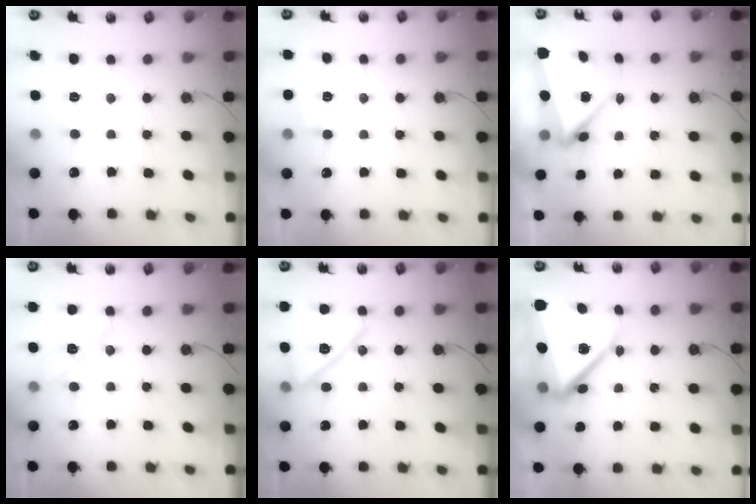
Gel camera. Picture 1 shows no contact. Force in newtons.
{"total": 2.1, "press": 2.1, "slide": 0.4}
{"total": 5.3, "press": 5.3, "slide": 0.9}
{"total": 11.1, "press": 11.0, "slide": 1.7}
{"total": 16.6, "press": 16.4, "slide": 2.6}
{"total": 16.9, "press": 16.8, "slide": 1.7}